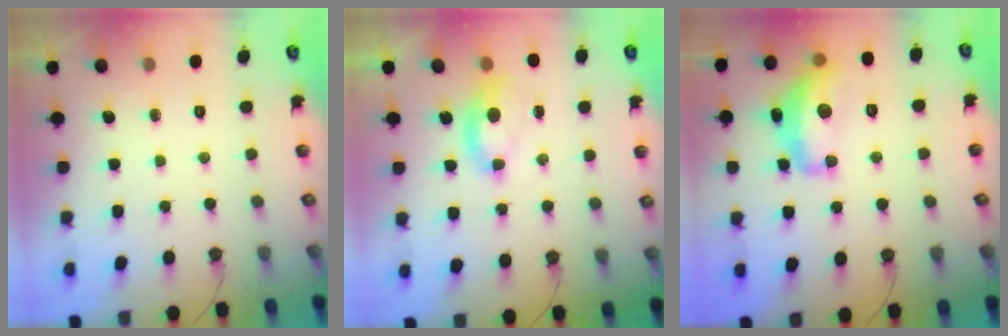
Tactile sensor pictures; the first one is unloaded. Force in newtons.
{"total": 1.5, "press": 1.4, "slide": 0.6}
{"total": 9.6, "press": 9.6, "slide": 0.7}